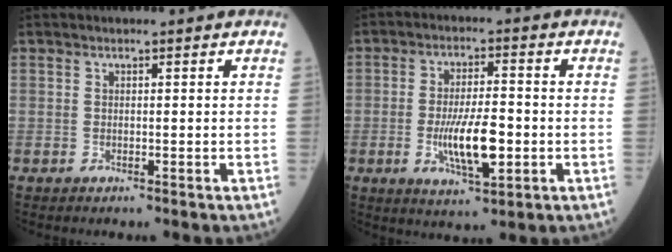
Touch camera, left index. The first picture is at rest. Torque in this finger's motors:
{"motor_torque": [1.52, 0.42, 0.82, 0.20]}